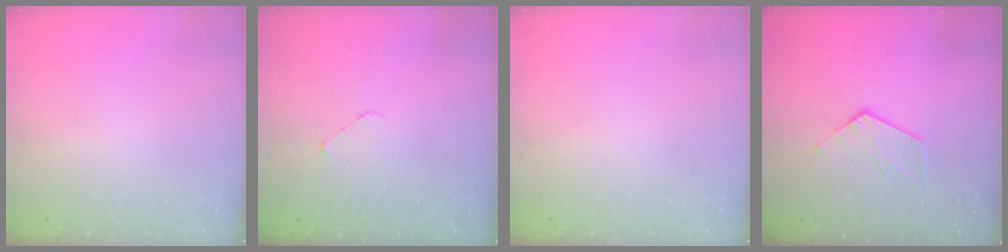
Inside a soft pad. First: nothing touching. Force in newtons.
{"total": 3.8, "press": 3.8, "slide": 0.4}
{"total": 0.0}
{"total": 7.3, "press": 7.3, "slide": 0.2}